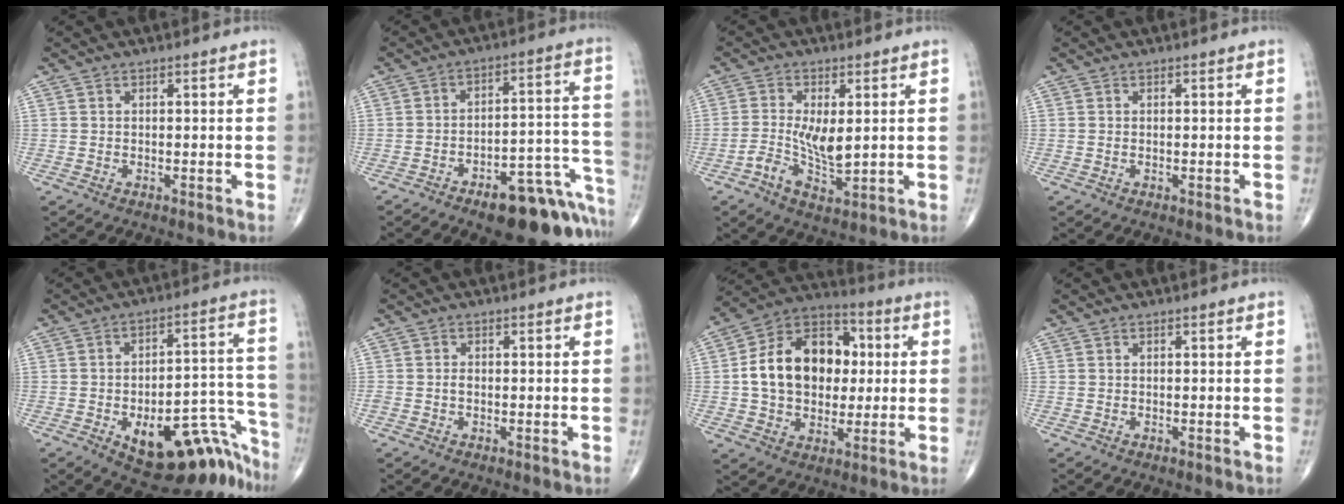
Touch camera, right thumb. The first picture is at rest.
{"total": 17.6, "force": [-11.1, 6.7, 11.9], "torque": [-0.074, 0.106, -0.149]}
{"total": 7.0, "force": [-0.2, 3.3, 6.2], "torque": [-0.109, -0.002, -0.001]}
{"total": 0.0}
{"total": 19.6, "force": [-11.9, 8.8, 12.9], "torque": [-0.068, 0.123, -0.158]}
{"total": 1.0, "force": [-0.3, 0.7, 0.7], "torque": [-0.013, 0.001, -0.005]}
{"total": 19.2, "force": [1.6, 13.9, 13.2], "torque": [-0.179, 0.023, 0.022]}
{"total": 0.0}